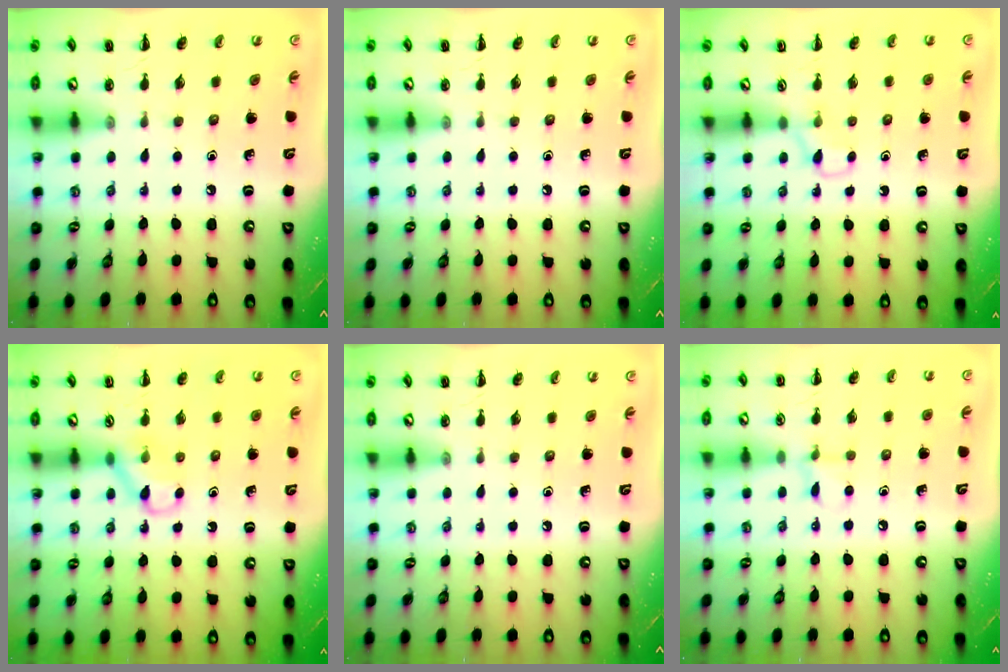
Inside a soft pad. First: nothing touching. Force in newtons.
{"total": 0.0}
{"total": 2.8, "press": 2.5, "slide": 1.1}
{"total": 5.7, "press": 5.6, "slide": 1.4}
{"total": 0.0}
{"total": 6.1, "press": 5.8, "slide": 1.9}